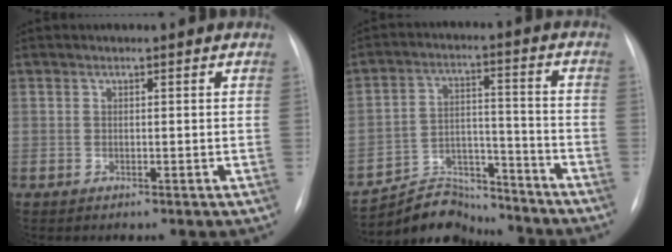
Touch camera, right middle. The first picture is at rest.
{"total": 10.5, "force": [-10.1, 2.6, -0.6], "torque": [0.010, 0.040, -0.172]}